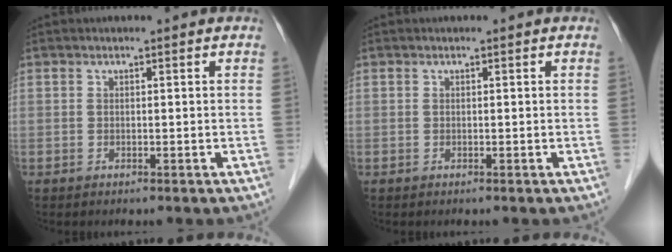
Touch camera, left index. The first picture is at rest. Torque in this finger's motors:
{"motor_torque": [-0.07, -0.06, 0.03, 0.00]}